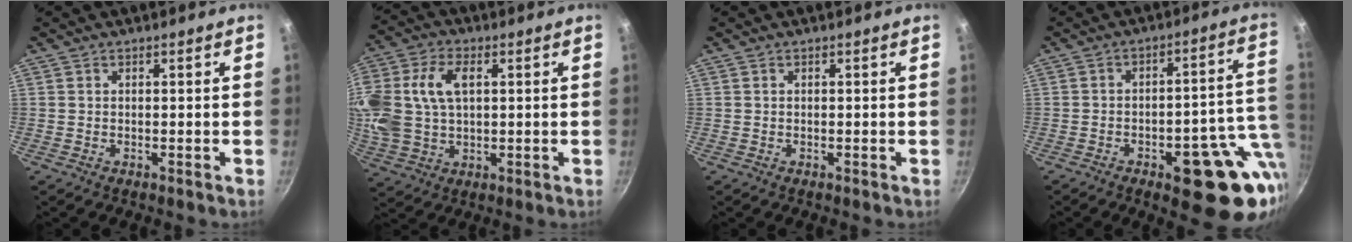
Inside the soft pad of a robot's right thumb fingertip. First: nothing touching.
{"total": 18.8, "force": [3.2, 12.3, 13.9], "torque": [-0.341, 0.017, 0.066]}
{"total": 0.0}
{"total": 19.5, "force": [-6.5, 6.8, 17.1], "torque": [-0.152, 0.041, -0.068]}